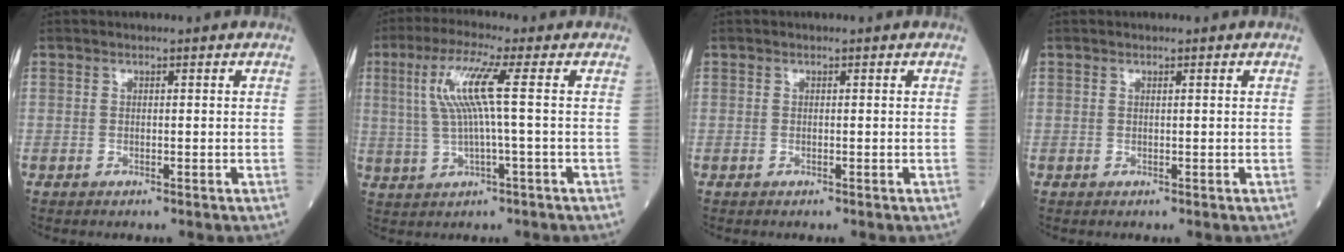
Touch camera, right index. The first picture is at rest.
{"total": 8.0, "force": [1.5, -0.6, 7.8], "torque": [-0.167, 0.014, 0.033]}
{"total": 0.0}
{"total": 0.0}